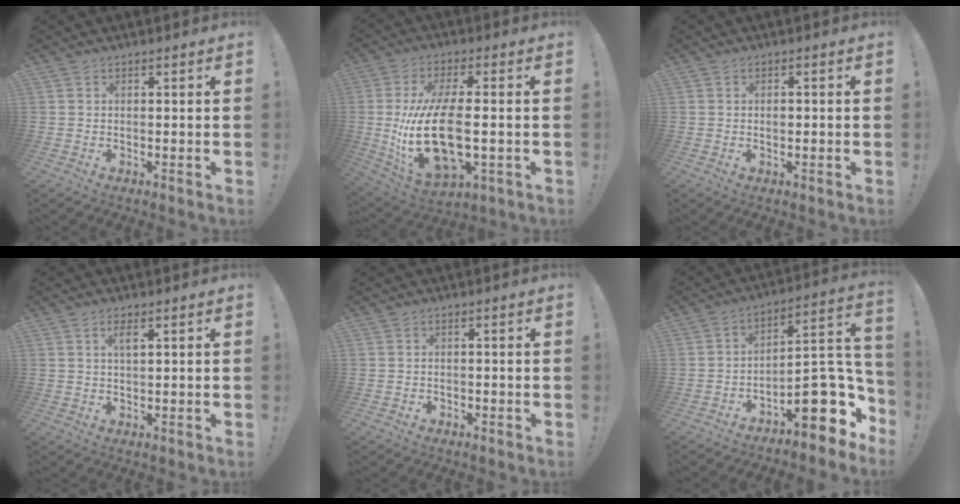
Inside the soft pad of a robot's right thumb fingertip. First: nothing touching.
{"total": 21.0, "force": [-1.9, 9.4, 18.7], "torque": [-0.371, -0.009, -0.027]}
{"total": 1.2, "force": [-0.6, 0.5, 1.0], "torque": [-0.016, 0.003, -0.012]}
{"total": 2.6, "force": [1.1, 0.7, 2.2], "torque": [-0.039, -0.001, 0.016]}
{"total": 0.9, "force": [-0.8, 0.5, 0.1], "torque": [-0.001, 0.001, -0.015]}
{"total": 17.6, "force": [-7.3, 8.1, 13.8], "torque": [-0.149, 0.030, -0.107]}